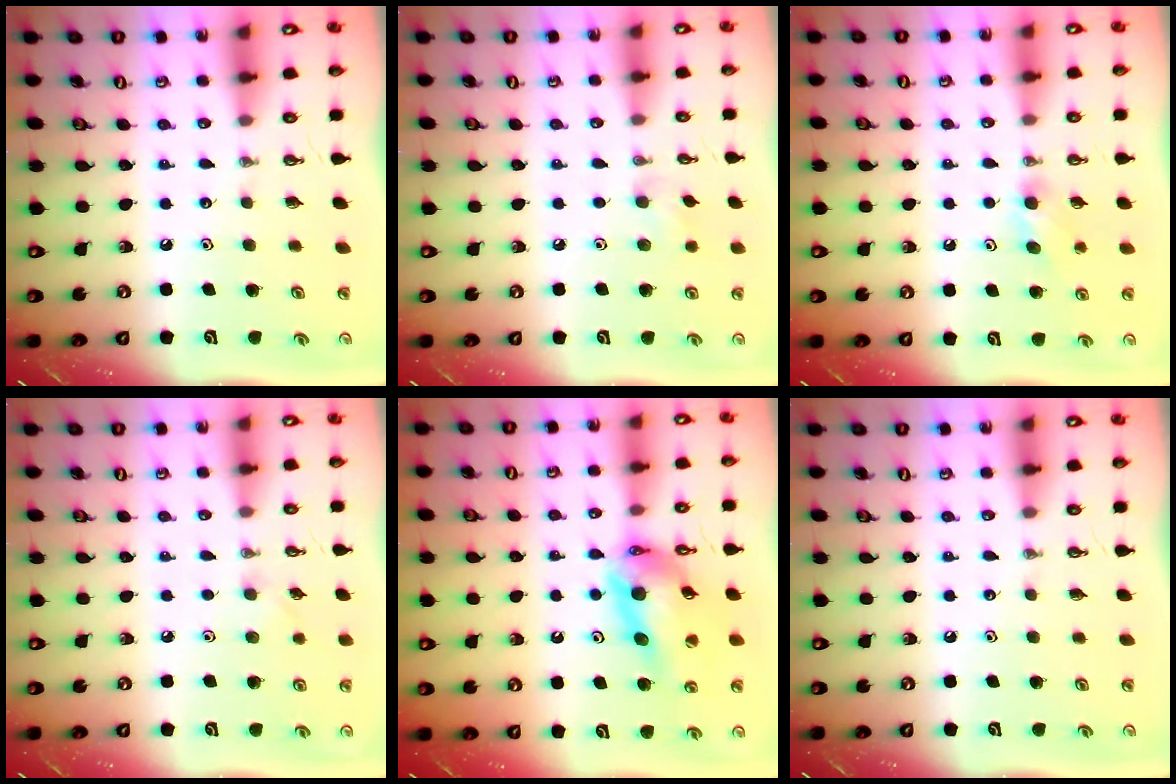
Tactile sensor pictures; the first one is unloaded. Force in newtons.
{"total": 6.8, "press": 6.7, "slide": 0.7}
{"total": 7.2, "press": 3.9, "slide": 6.0}
{"total": 3.6, "press": 3.5, "slide": 0.9}
{"total": 13.9, "press": 13.8, "slide": 1.4}
{"total": 0.0}